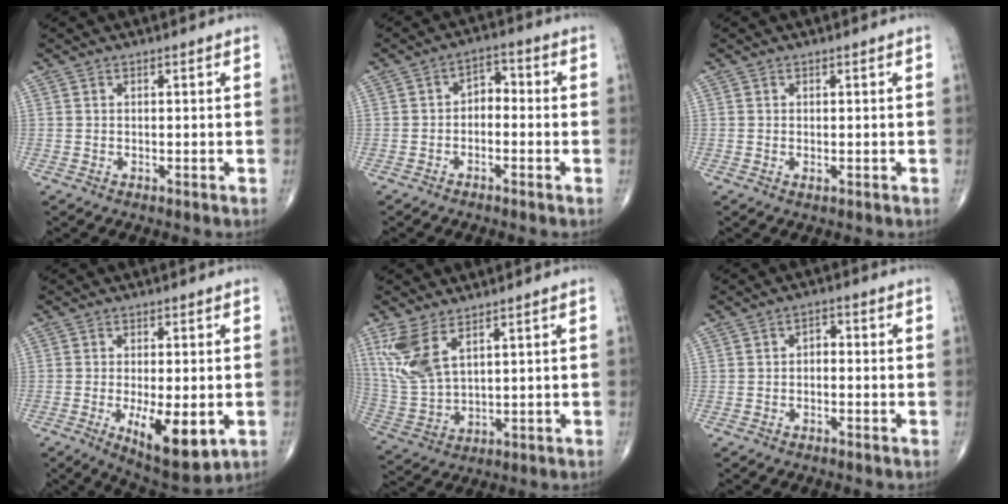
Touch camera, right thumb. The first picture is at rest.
{"total": 4.1, "force": [-1.0, 2.7, 2.9], "torque": [-0.030, 0.028, -0.028]}
{"total": 0.5, "force": [-0.1, 0.3, 0.4], "torque": [-0.007, -0.002, -0.001]}
{"total": 11.3, "force": [-3.0, 4.3, 10.0], "torque": [-0.148, -0.020, -0.038]}
{"total": 9.6, "force": [5.2, 4.1, 7.0], "torque": [-0.159, -0.017, 0.119]}
{"total": 2.2, "force": [-0.4, 1.5, 1.6], "torque": [-0.014, 0.013, -0.014]}